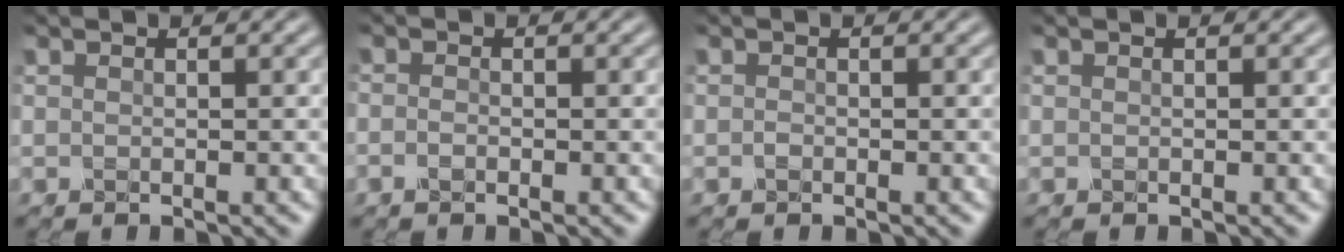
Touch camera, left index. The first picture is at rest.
{"total": 1.0, "force": [-0.9, 0.2, 0.3], "torque": [-0.006, -0.004, -0.021]}
{"total": 0.5, "force": [-0.4, 0.3, 0.2], "torque": [-0.002, -0.002, -0.011]}
{"total": 0.0}